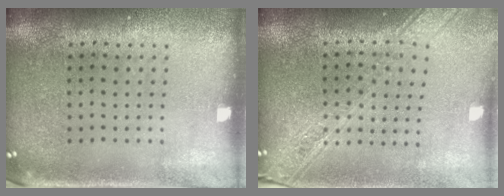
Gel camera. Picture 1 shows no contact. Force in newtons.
{"total": 2.3, "press": 1.9, "slide": 1.2}